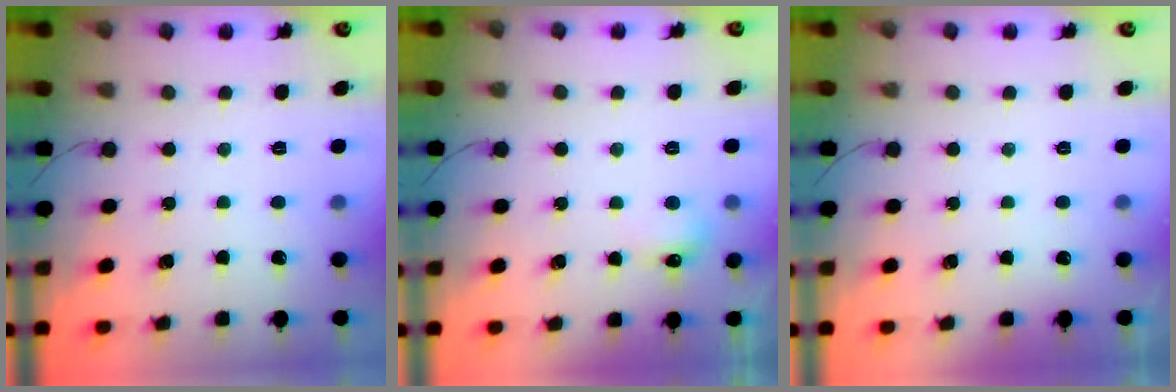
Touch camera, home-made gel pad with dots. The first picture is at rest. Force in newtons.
{"total": 5.4, "press": 5.2, "slide": 1.5}
{"total": 10.1, "press": 1.0, "slide": 10.0}